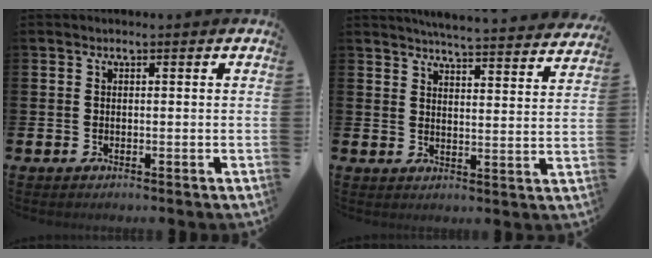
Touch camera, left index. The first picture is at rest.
{"total": 5.3, "force": [5.3, -0.1, 0.7], "torque": [-0.019, -0.042, 0.090]}